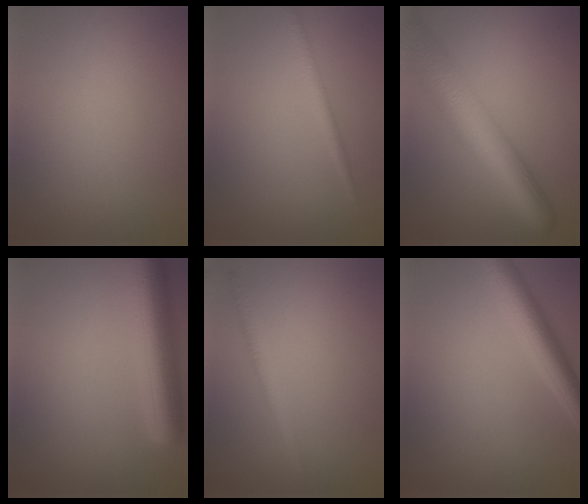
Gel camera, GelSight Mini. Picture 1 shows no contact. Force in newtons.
{"total": 1.3, "press": 1.3, "slide": 0.1}
{"total": 9.1, "press": 9.1, "slide": 0.2}
{"total": 7.7, "press": 7.7, "slide": 0.3}
{"total": 1.8, "press": 1.8, "slide": 0.1}
{"total": 4.6, "press": 4.6, "slide": 0.1}